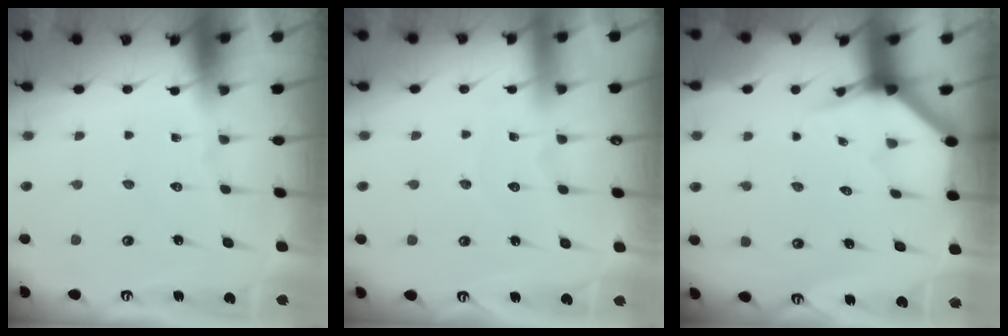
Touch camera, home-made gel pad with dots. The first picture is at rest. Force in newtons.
{"total": 2.6, "press": 2.6, "slide": 0.3}
{"total": 3.7, "press": 3.7, "slide": 0.3}